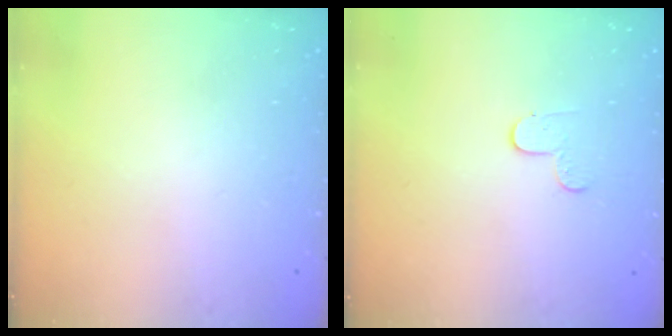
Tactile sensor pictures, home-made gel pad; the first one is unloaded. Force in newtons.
{"total": 3.7, "press": 3.7, "slide": 0.4}